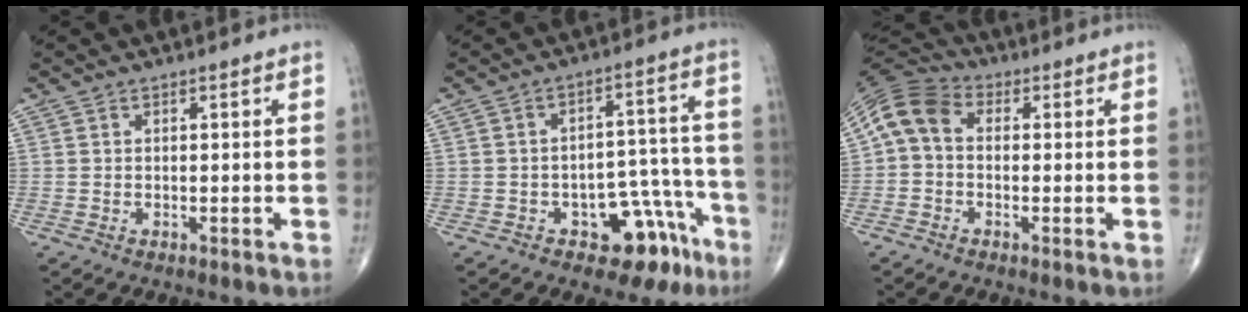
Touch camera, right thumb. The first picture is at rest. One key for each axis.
{"total": 11.0, "fx": -6.1, "fy": 6.4, "fz": 6.5, "tx": -0.035, "ty": 0.060, "tz": -0.074}
{"total": 8.0, "fx": 0.4, "fy": 5.7, "fz": 5.5, "tx": -0.097, "ty": 0.024, "tz": -0.012}